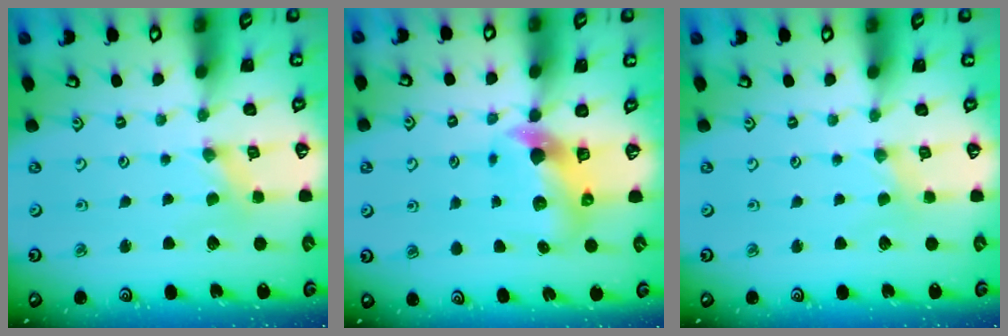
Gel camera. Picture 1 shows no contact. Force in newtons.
{"total": 6.8, "press": 6.8, "slide": 0.9}
{"total": 0.8, "press": 0.8, "slide": 0.2}